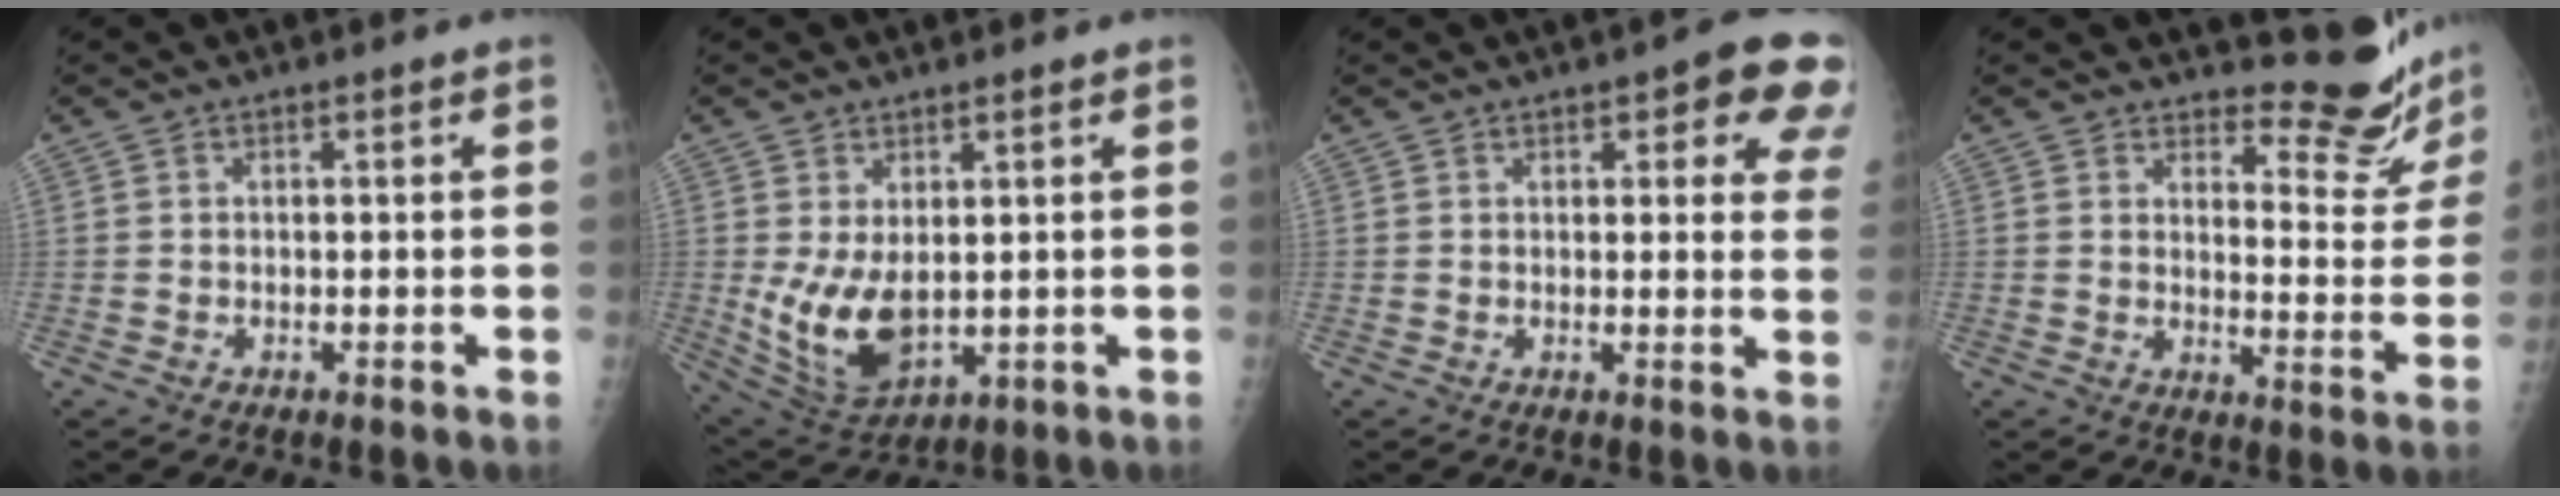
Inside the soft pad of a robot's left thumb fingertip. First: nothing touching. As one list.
[{"total": 10.1, "force": [0.8, 5.7, 8.3], "torque": [-0.142, -0.026, 0.037]}, {"total": 10.4, "force": [5.6, 3.8, 7.9], "torque": [-0.050, -0.017, 0.055]}, {"total": 11.8, "force": [11.5, 2.1, 1.8], "torque": [0.006, -0.141, 0.135]}]